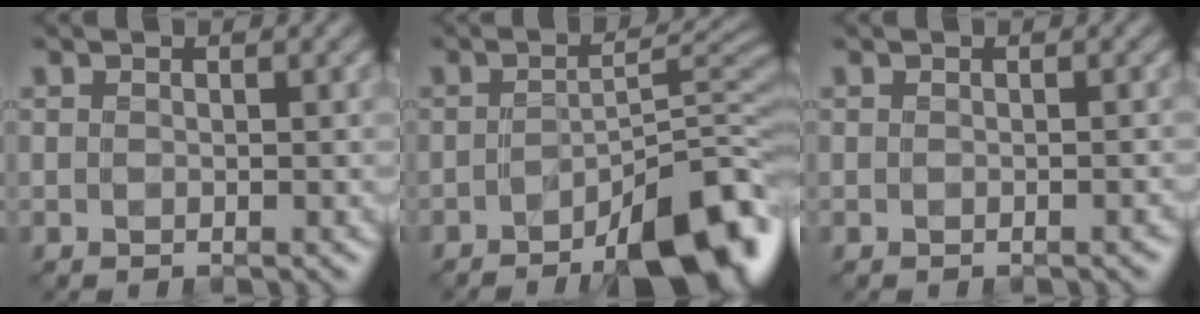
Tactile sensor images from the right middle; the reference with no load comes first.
{"total": 9.7, "force": [-5.7, 2.5, 7.4], "torque": [-0.095, 0.004, -0.080]}
{"total": 0.6, "force": [-0.1, 0.3, 0.5], "torque": [-0.001, 0.009, -0.002]}